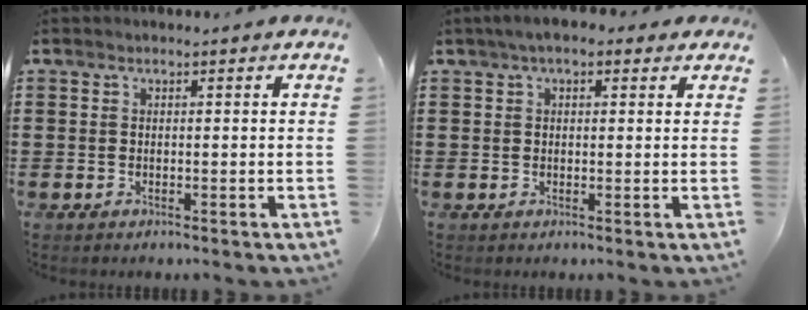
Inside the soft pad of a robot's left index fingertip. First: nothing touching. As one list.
[{"total": 3.0, "force": [1.8, 1.5, 1.9], "torque": [-0.043, 0.011, 0.032]}]